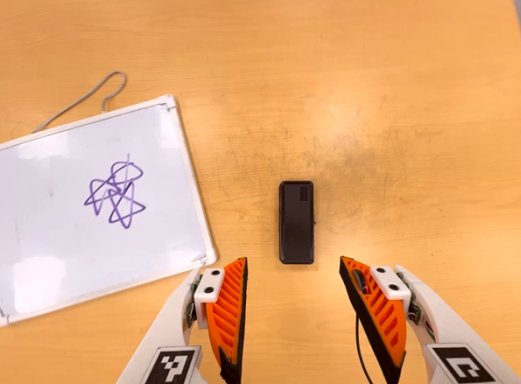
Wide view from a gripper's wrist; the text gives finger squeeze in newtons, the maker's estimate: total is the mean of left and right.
{"total": 0.0}